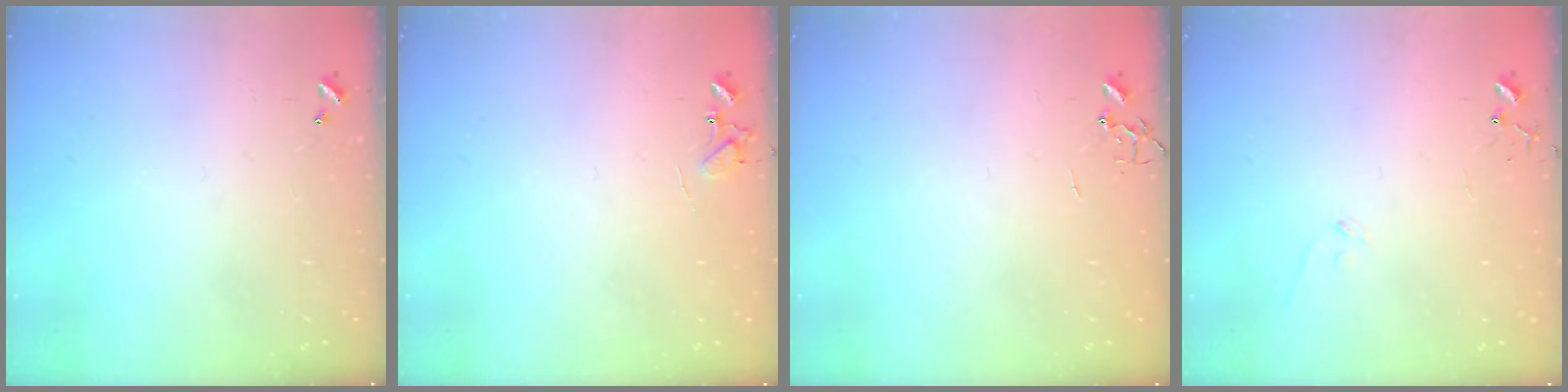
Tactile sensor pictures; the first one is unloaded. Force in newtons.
{"total": 7.6, "press": 7.6, "slide": 0.6}
{"total": 0.0}
{"total": 6.6, "press": 6.5, "slide": 0.6}